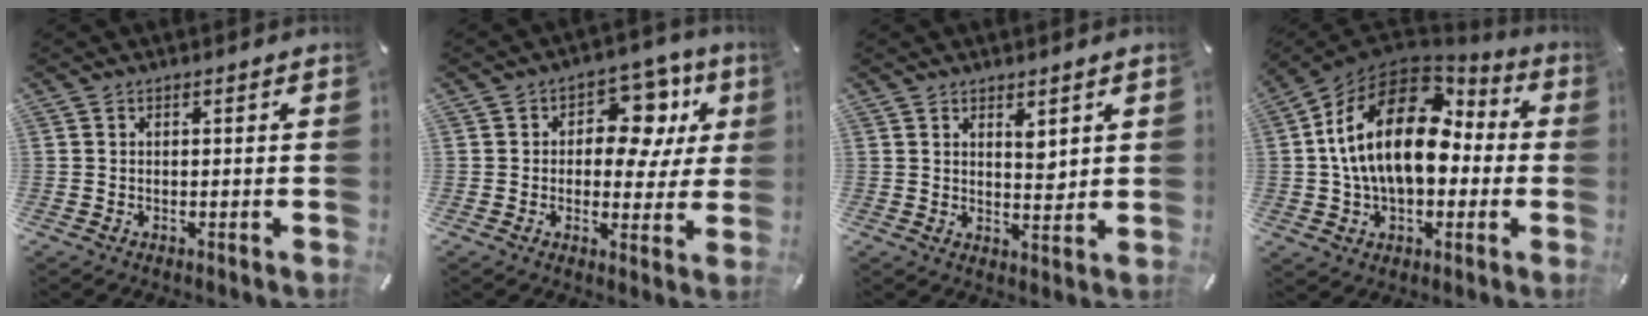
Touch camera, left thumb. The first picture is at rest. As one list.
[{"total": 12.8, "force": [4.1, 8.6, 8.5], "torque": [-0.101, -0.022, 0.065]}, {"total": 4.1, "force": [2.7, 2.0, 2.3], "torque": [-0.019, -0.021, 0.042]}, {"total": 21.7, "force": [2.3, 14.1, 16.3], "torque": [-0.319, 0.009, 0.036]}]